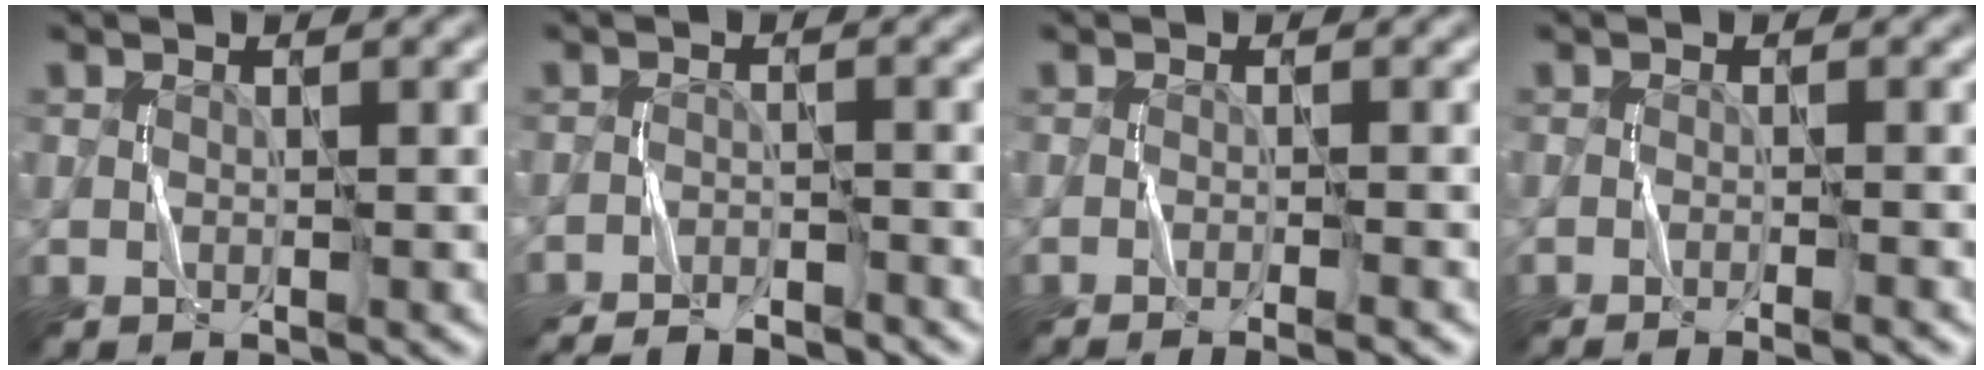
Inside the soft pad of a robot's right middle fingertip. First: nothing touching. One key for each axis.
{"total": 5.5, "fx": -5.3, "fy": 0.9, "fz": 1.0, "tx": -0.015, "ty": -0.001, "tz": -0.078}
{"total": 3.1, "fx": -2.1, "fy": 0.6, "fz": 2.2, "tx": -0.019, "ty": 0.009, "tz": -0.037}
{"total": 3.0, "fx": -2.3, "fy": 0.5, "fz": 1.9, "tx": -0.021, "ty": 0.007, "tz": -0.041}